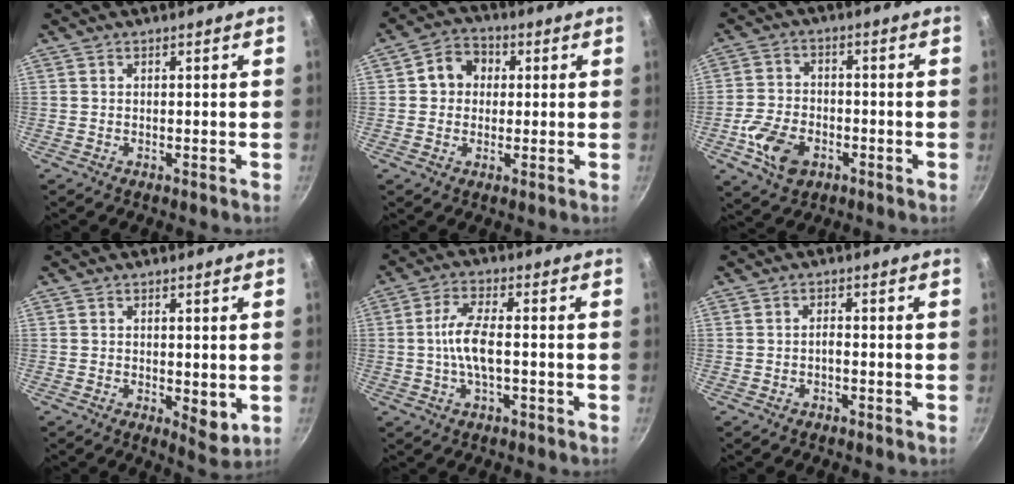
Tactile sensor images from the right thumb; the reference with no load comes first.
{"total": 6.9, "force": [1.3, 6.0, 3.2], "torque": [-0.018, 0.012, 0.009]}
{"total": 9.5, "force": [-3.6, 6.4, 6.0], "torque": [-0.105, 0.018, -0.068]}
{"total": 4.5, "force": [-0.2, 2.1, 4.0], "torque": [-0.054, -0.016, 0.002]}
{"total": 7.0, "force": [-0.8, 2.6, 6.5], "torque": [-0.128, 0.017, -0.023]}
{"total": 1.2, "force": [-0.6, 0.5, 0.8], "torque": [-0.012, 0.010, -0.012]}